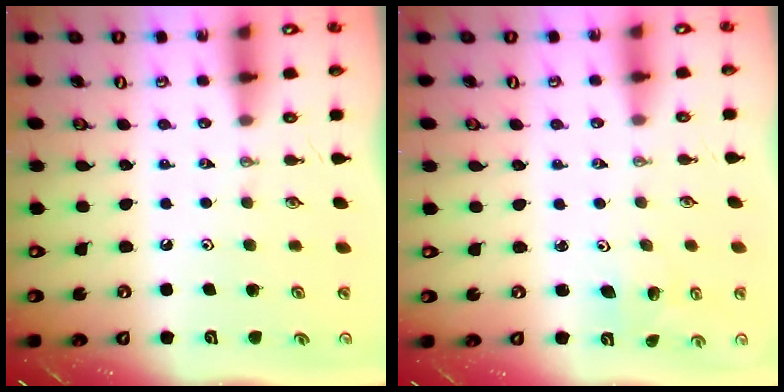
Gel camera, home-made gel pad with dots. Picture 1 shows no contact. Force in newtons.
{"total": 1.9, "press": 1.9, "slide": 0.1}